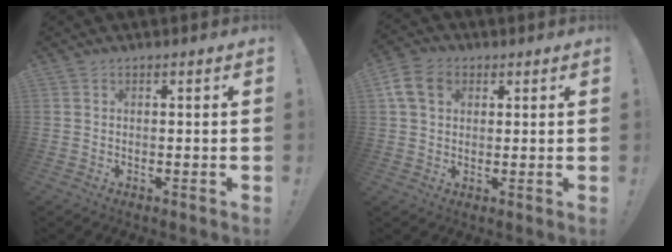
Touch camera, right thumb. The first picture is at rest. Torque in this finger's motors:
{"motor_torque": [0.03, 0.03, 0.04, 0.03, 0.00]}